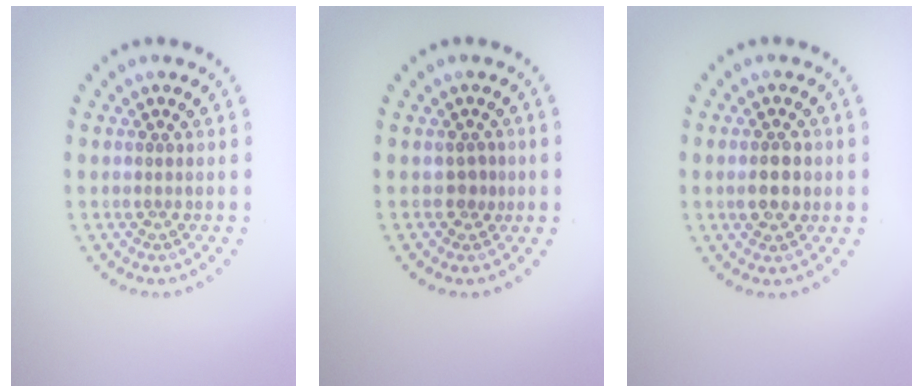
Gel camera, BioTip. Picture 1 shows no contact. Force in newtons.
{"total": 1.2, "press": 1.0, "slide": 0.7}
{"total": 2.8, "press": 2.8, "slide": 0.0}